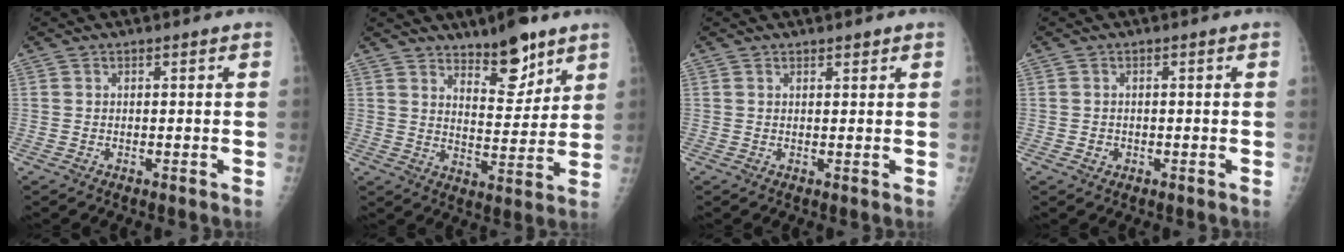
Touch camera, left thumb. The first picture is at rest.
{"total": 10.2, "force": [7.3, 3.8, 6.1], "torque": [-0.066, -0.057, 0.119]}
{"total": 1.0, "force": [0.8, 0.4, 0.4], "torque": [-0.003, -0.005, 0.012]}
{"total": 1.3, "force": [-0.3, 1.2, 0.4], "torque": [-0.002, 0.004, -0.003]}